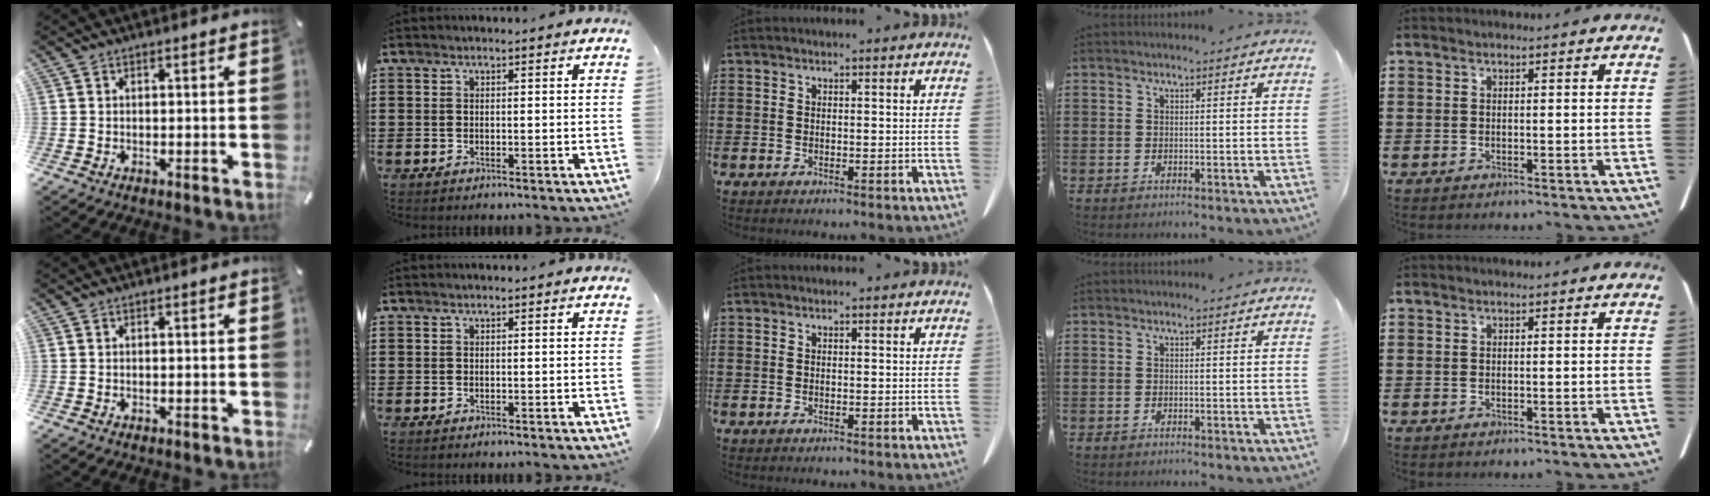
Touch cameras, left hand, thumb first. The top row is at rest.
{}